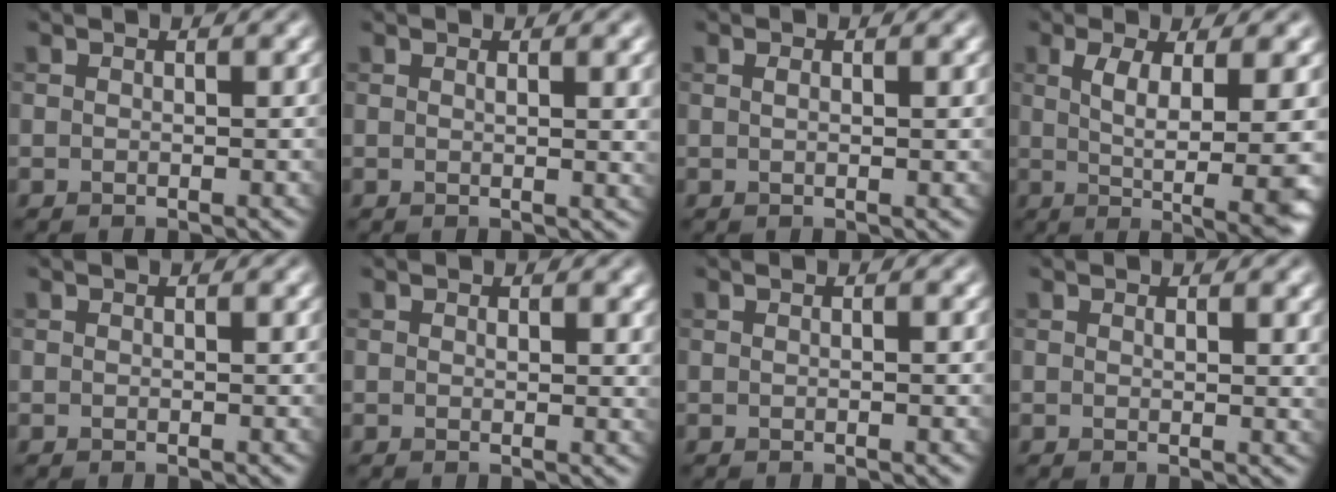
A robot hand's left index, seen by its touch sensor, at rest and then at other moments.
{"total": 3.1, "force": [0.9, 1.0, 2.8], "torque": [-0.026, 0.003, 0.012]}
{"total": 1.1, "force": [0.3, 0.4, 1.0], "torque": [-0.015, 0.001, 0.005]}
{"total": 8.4, "force": [-0.4, 2.0, 8.1], "torque": [-0.123, -0.007, -0.003]}
{"total": 0.0}
{"total": 1.1, "force": [0.6, 0.5, 0.9], "torque": [-0.009, -0.004, 0.011]}
{"total": 1.1, "force": [0.1, 0.3, 1.0], "torque": [-0.011, 0.004, -0.004]}
{"total": 1.6, "force": [0.7, 0.5, 1.3], "torque": [-0.013, 0.000, 0.012]}